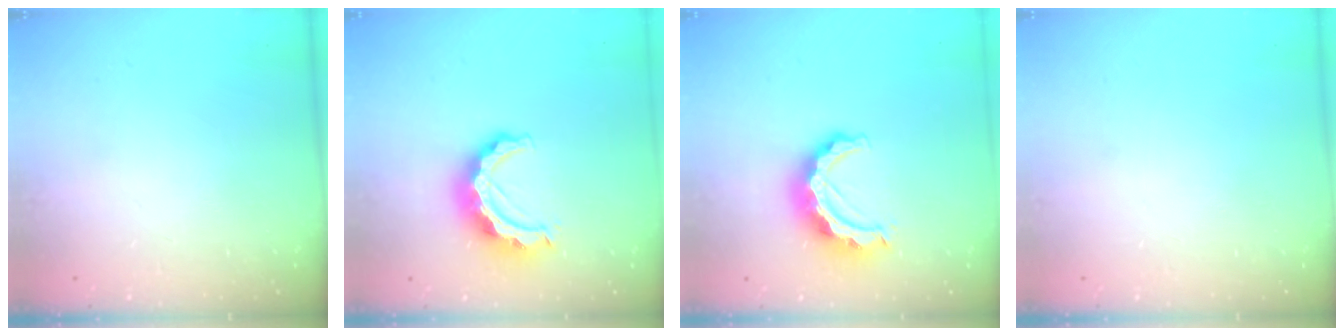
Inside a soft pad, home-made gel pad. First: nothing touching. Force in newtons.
{"total": 11.6, "press": 11.5, "slide": 1.0}
{"total": 11.6, "press": 11.5, "slide": 1.0}
{"total": 0.0}